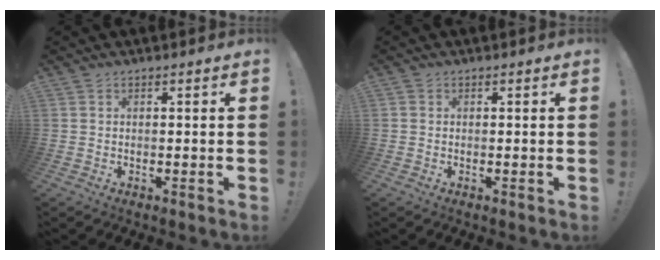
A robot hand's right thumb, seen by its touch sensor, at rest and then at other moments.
{"total": 0.0}